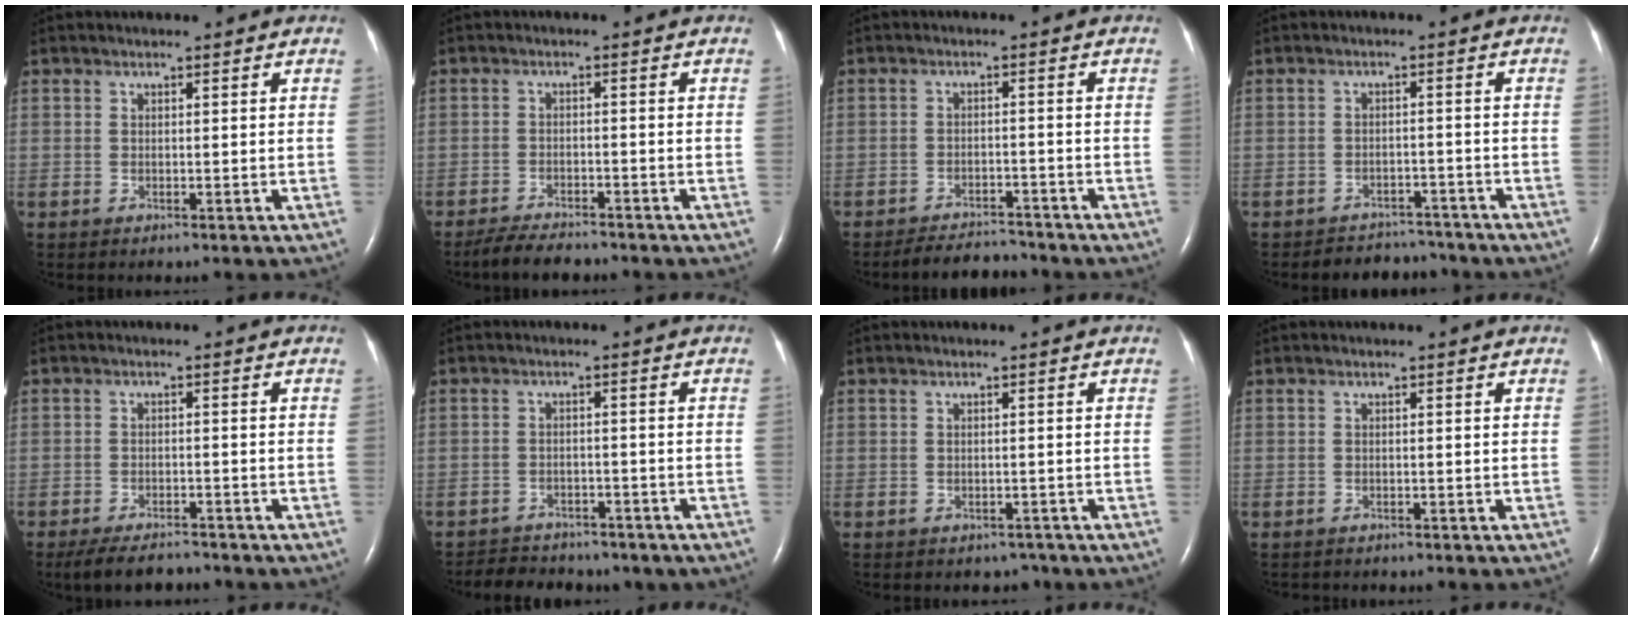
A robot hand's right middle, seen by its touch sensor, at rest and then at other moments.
{"total": 5.3, "force": [-4.8, 1.1, 2.0], "torque": [-0.042, -0.015, -0.081]}
{"total": 4.6, "force": [-4.5, 0.8, 0.2], "torque": [-0.007, -0.009, -0.074]}
{"total": 5.4, "force": [-5.0, 1.9, -0.8], "torque": [0.012, 0.013, -0.069]}
{"total": 5.8, "force": [-5.0, 1.5, 2.3], "torque": [-0.043, -0.014, -0.084]}
{"total": 9.5, "force": [-7.8, 4.6, 2.9], "torque": [-0.058, 0.010, -0.093]}
{"total": 1.6, "force": [-1.3, 1.0, -0.1], "torque": [0.001, 0.003, -0.019]}
{"total": 0.9, "force": [-0.8, 0.3, 0.1], "torque": [-0.011, -0.001, -0.010]}